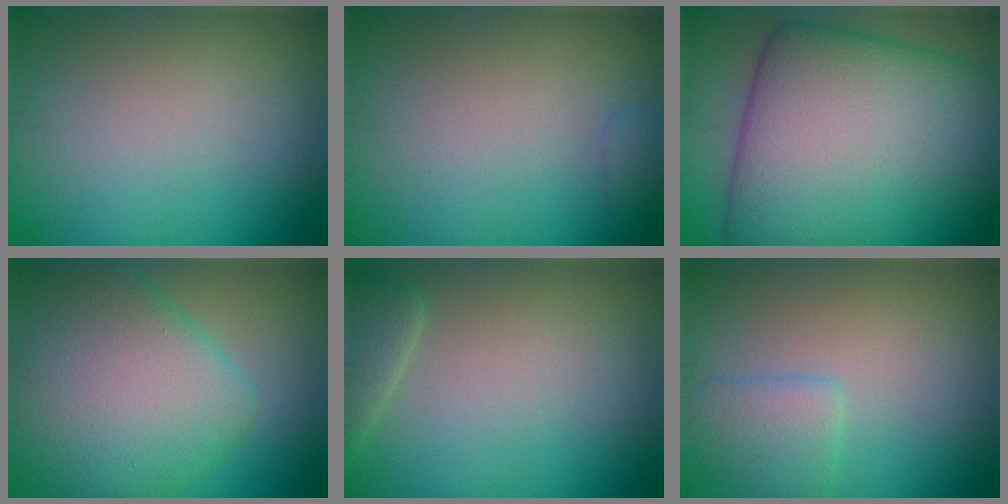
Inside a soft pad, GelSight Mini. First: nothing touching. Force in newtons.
{"total": 1.1, "press": 1.1, "slide": 0.1}
{"total": 20.0, "press": 20.0, "slide": 0.3}
{"total": 9.5, "press": 9.5, "slide": 0.4}
{"total": 2.2, "press": 2.2, "slide": 0.2}
{"total": 2.3, "press": 2.3, "slide": 0.1}